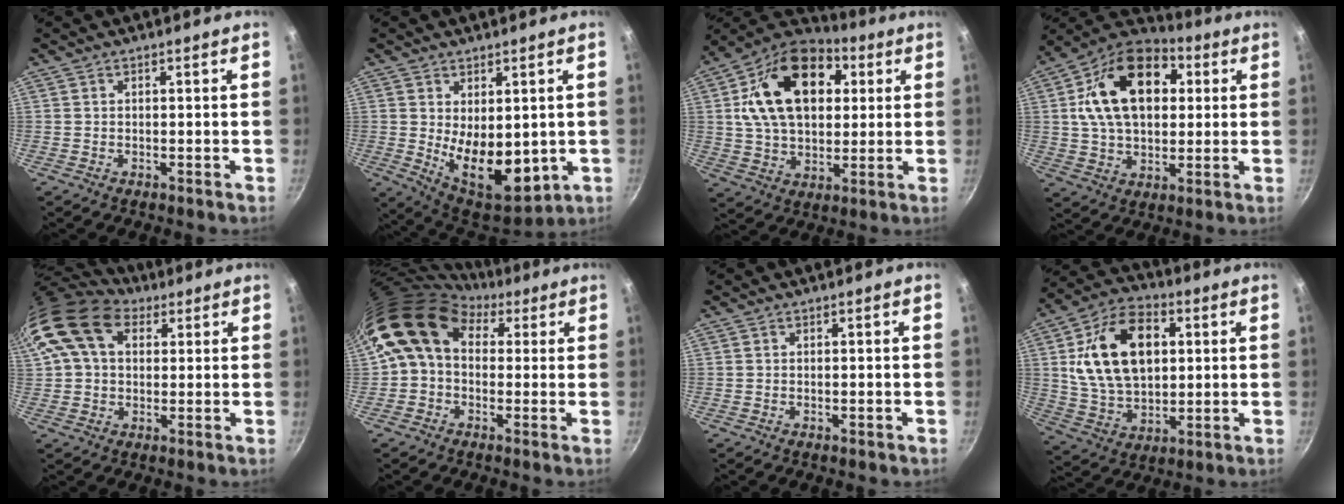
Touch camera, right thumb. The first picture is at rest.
{"total": 13.7, "force": [-0.3, 7.7, 11.3], "torque": [-0.140, -0.035, 0.020]}
{"total": 22.6, "force": [5.5, 15.2, 15.8], "torque": [-0.246, 0.012, 0.080]}
{"total": 21.1, "force": [4.7, 14.1, 15.0], "torque": [-0.232, 0.018, 0.063]}
{"total": 16.8, "force": [6.2, 11.6, 10.5], "torque": [-0.204, 0.019, 0.101]}
{"total": 13.2, "force": [3.1, 10.2, 7.7], "torque": [-0.122, 0.025, 0.031]}
{"total": 0.7, "force": [-0.2, 0.2, 0.6], "torque": [-0.008, 0.003, -0.003]}
{"total": 19.4, "force": [3.9, 12.7, 14.2], "torque": [-0.226, 0.000, 0.070]}